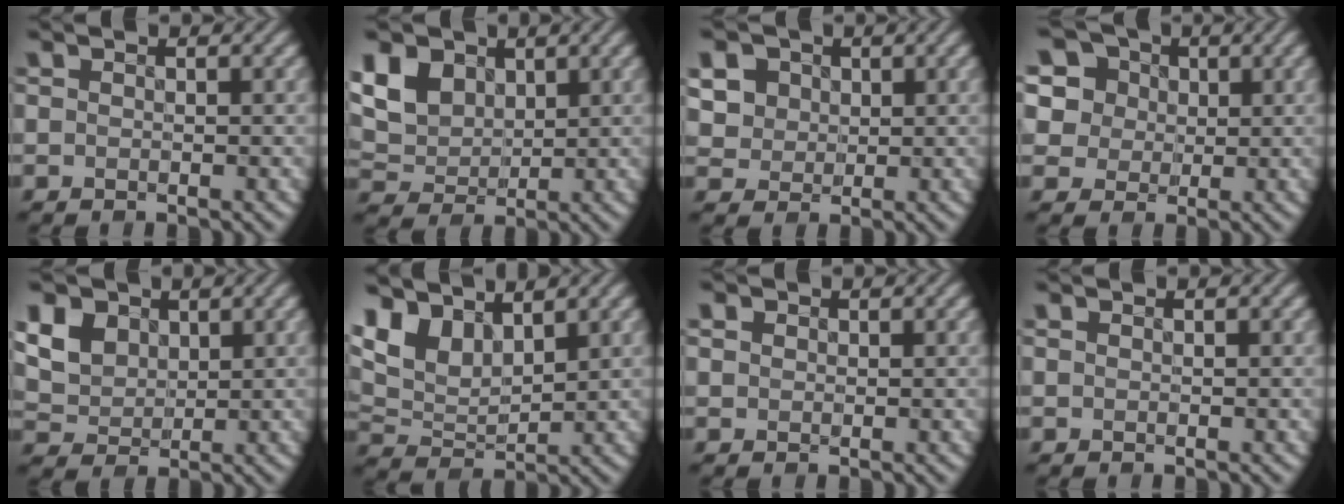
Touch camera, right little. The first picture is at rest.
{"total": 4.6, "force": [1.8, 3.4, 2.5], "torque": [-0.072, 0.003, 0.036]}
{"total": 6.3, "force": [2.3, 5.3, 2.6], "torque": [-0.087, 0.018, 0.044]}
{"total": 8.0, "force": [3.4, 6.6, 3.1], "torque": [-0.073, 0.017, 0.046]}
{"total": 4.9, "force": [2.1, 3.6, 2.5], "torque": [-0.089, 0.007, 0.045]}
{"total": 5.3, "force": [3.2, 2.8, 3.3], "torque": [-0.078, 0.005, 0.067]}
{"total": 0.5, "force": [0.0, 0.4, -0.3], "torque": [0.001, -0.003, 0.006]}
{"total": 0.0}